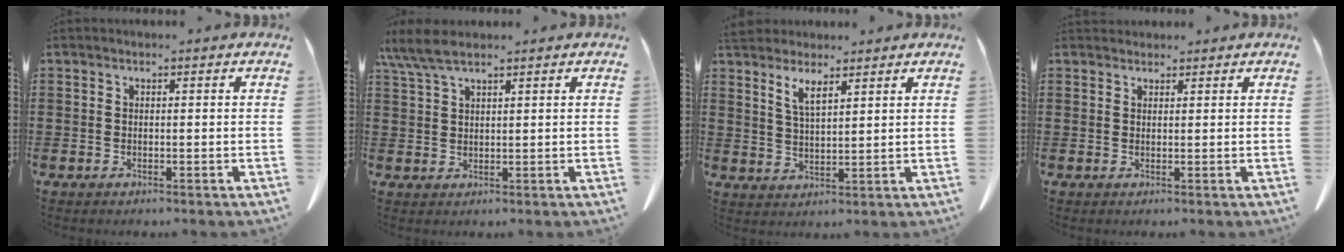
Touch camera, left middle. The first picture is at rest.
{"total": 5.1, "force": [3.6, 1.1, 3.4], "torque": [-0.081, -0.005, 0.065]}
{"total": 4.7, "force": [3.5, 1.2, 2.8], "torque": [-0.065, -0.005, 0.063]}
{"total": 1.3, "force": [1.2, 0.5, 0.0], "torque": [-0.004, 0.002, 0.025]}